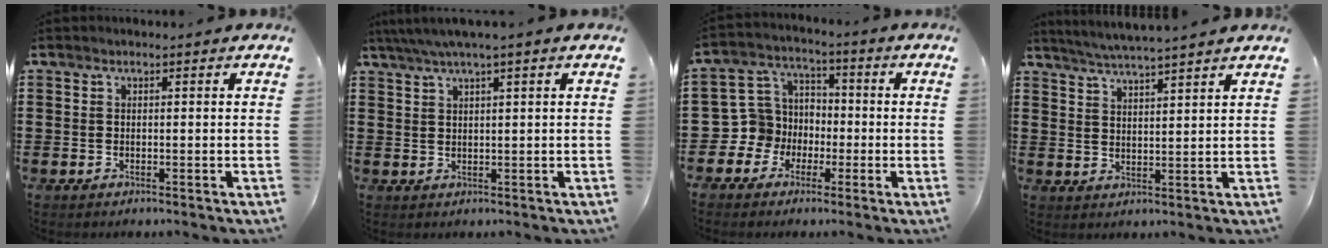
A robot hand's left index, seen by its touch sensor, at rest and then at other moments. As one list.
[{"total": 2.3, "force": [1.4, -0.2, 1.8], "torque": [-0.038, 0.001, 0.024]}, {"total": 7.3, "force": [-1.7, 7.1, 0.9], "torque": [-0.072, 0.000, -0.038]}, {"total": 4.1, "force": [3.9, -0.9, 0.9], "torque": [-0.031, -0.020, 0.069]}]